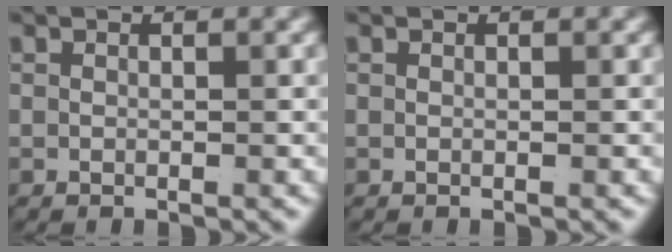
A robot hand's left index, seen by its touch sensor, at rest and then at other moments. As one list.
[{"total": 0.0}]